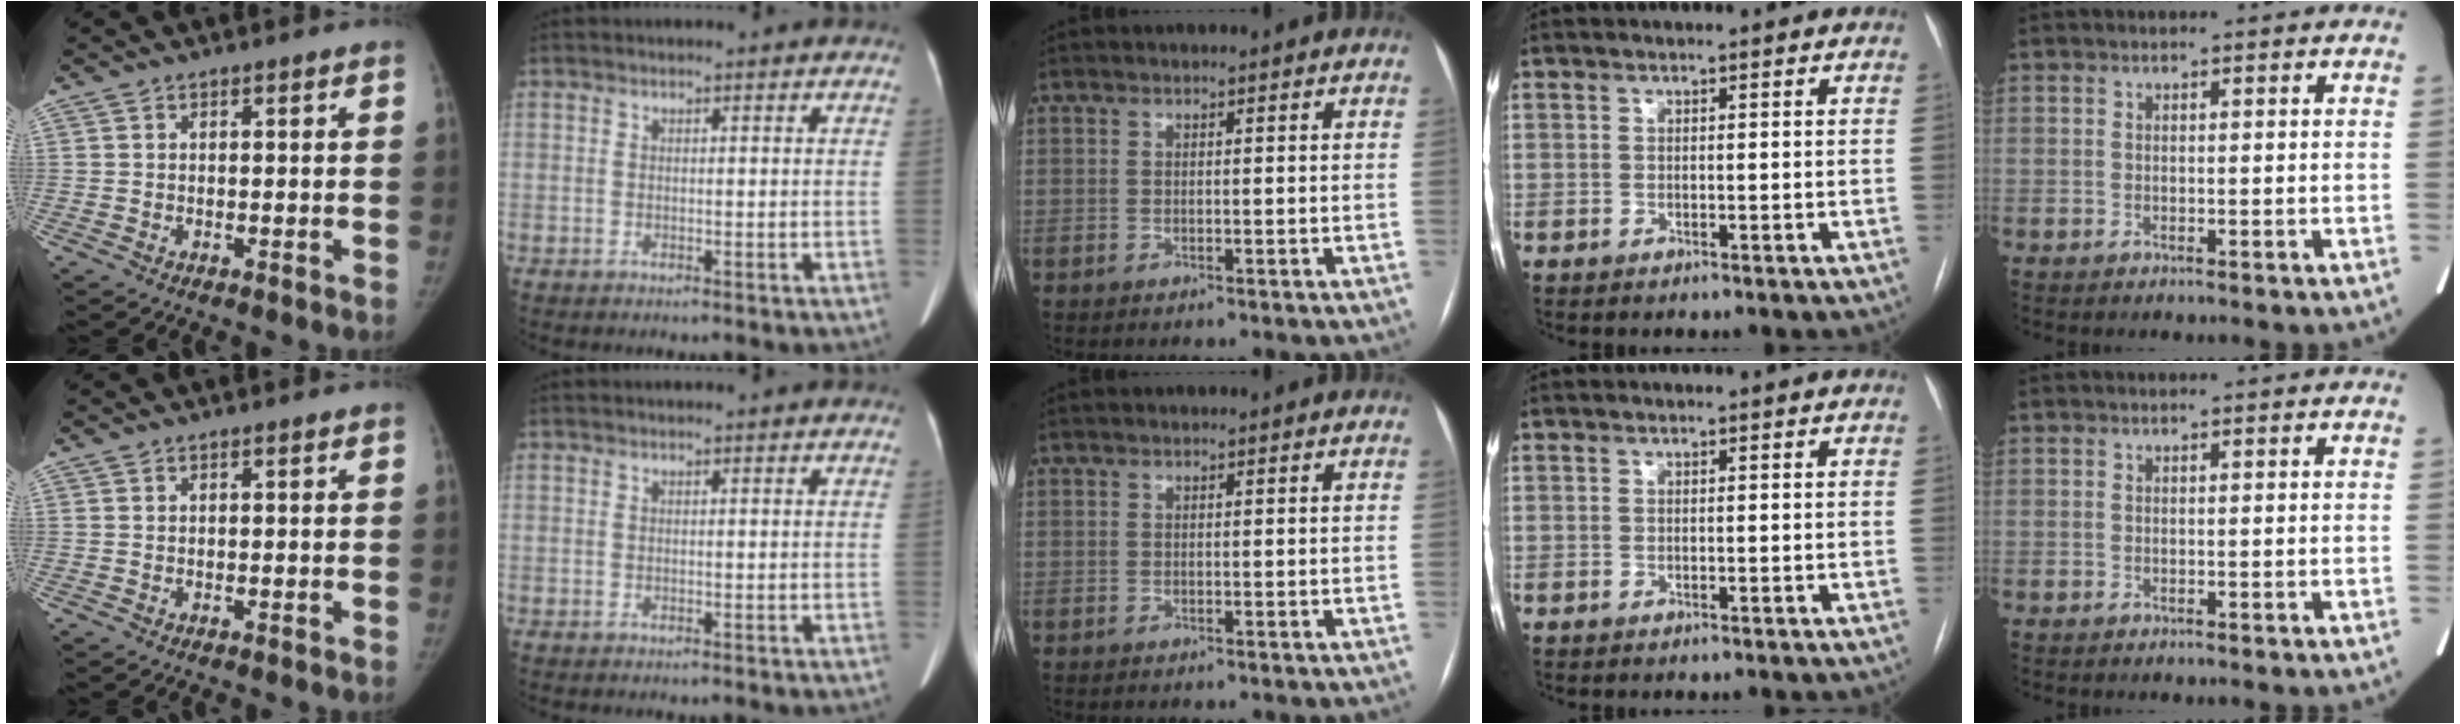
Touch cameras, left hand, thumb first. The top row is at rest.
{}